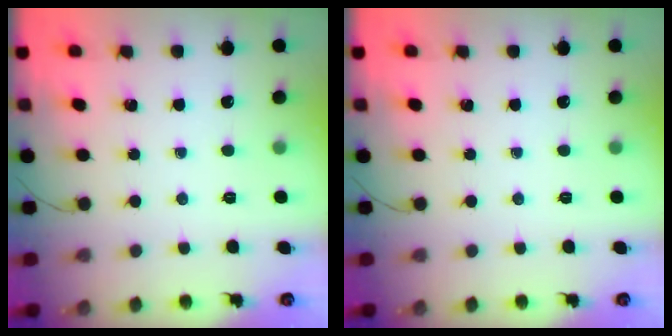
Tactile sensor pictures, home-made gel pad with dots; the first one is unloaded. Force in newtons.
{"total": 0.0}